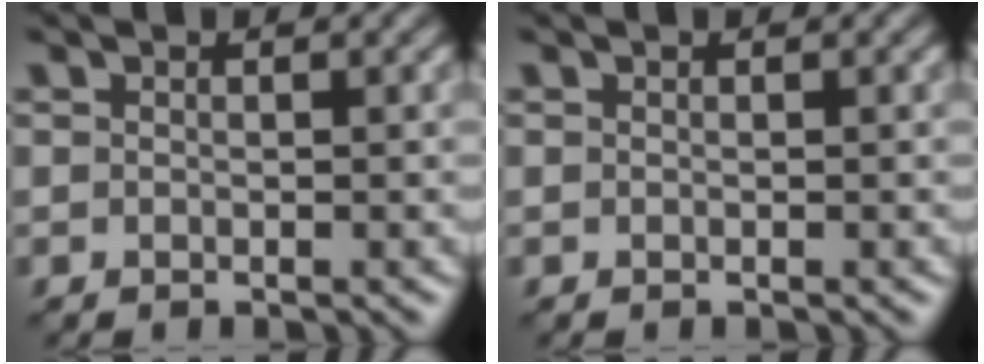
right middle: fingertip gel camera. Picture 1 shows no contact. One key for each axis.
{"total": 0.0}